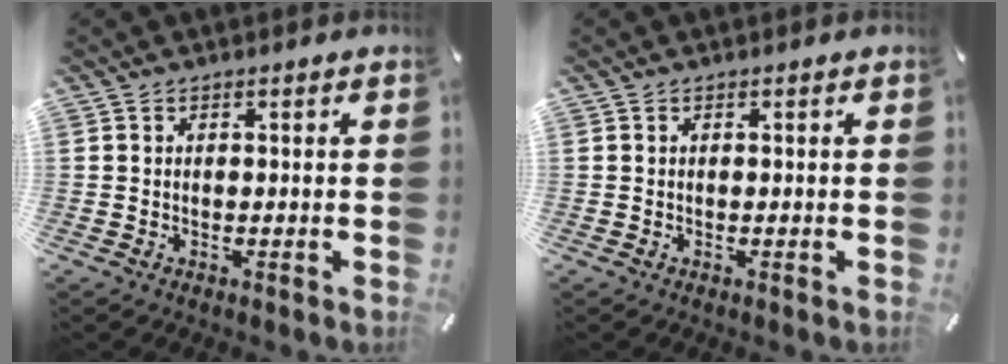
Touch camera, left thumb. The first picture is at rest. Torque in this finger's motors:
{"motor_torque": [0.01, 0.00, -0.07, 0.03, 0.00]}